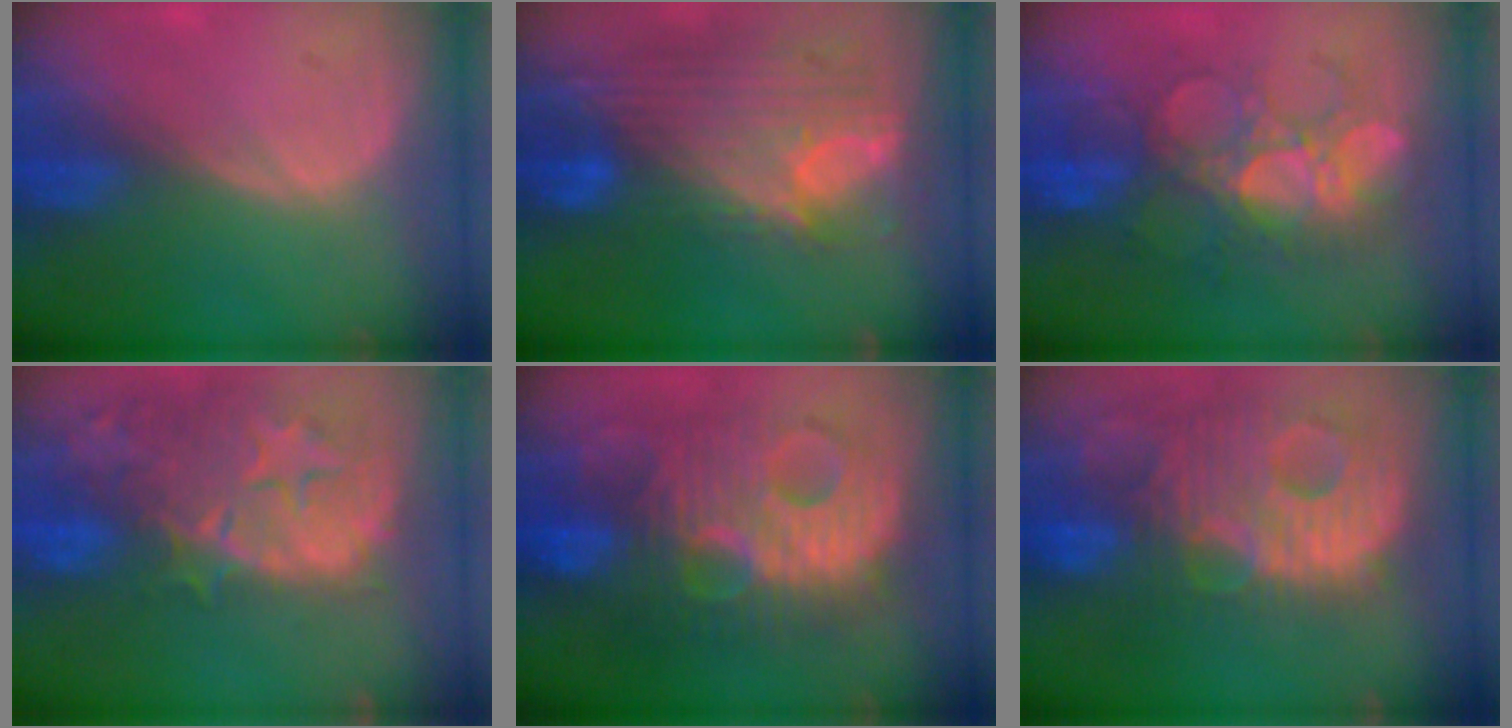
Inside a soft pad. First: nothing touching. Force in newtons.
{"total": 12.1, "press": 10.2, "slide": 6.4}
{"total": 9.1, "press": 8.8, "slide": 2.1}
{"total": 14.7, "press": 11.8, "slide": 8.8}
{"total": 13.3, "press": 13.2, "slide": 1.3}
{"total": 14.0, "press": 12.0, "slide": 7.1}